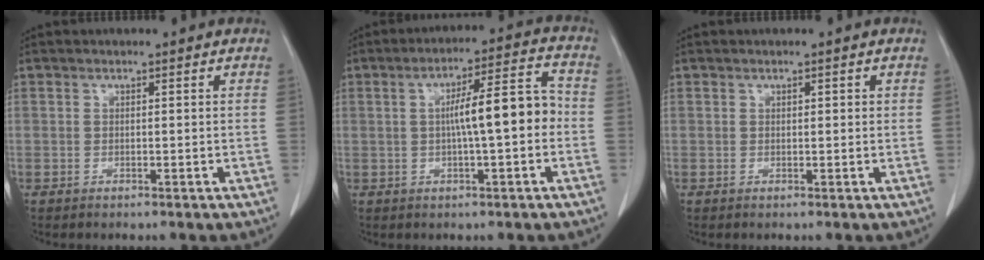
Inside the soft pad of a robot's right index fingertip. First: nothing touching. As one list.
[{"total": 9.0, "force": [-0.6, 1.1, 8.9], "torque": [-0.138, 0.026, -0.012]}, {"total": 0.8, "force": [0.3, 0.4, 0.6], "torque": [-0.005, 0.000, 0.004]}]